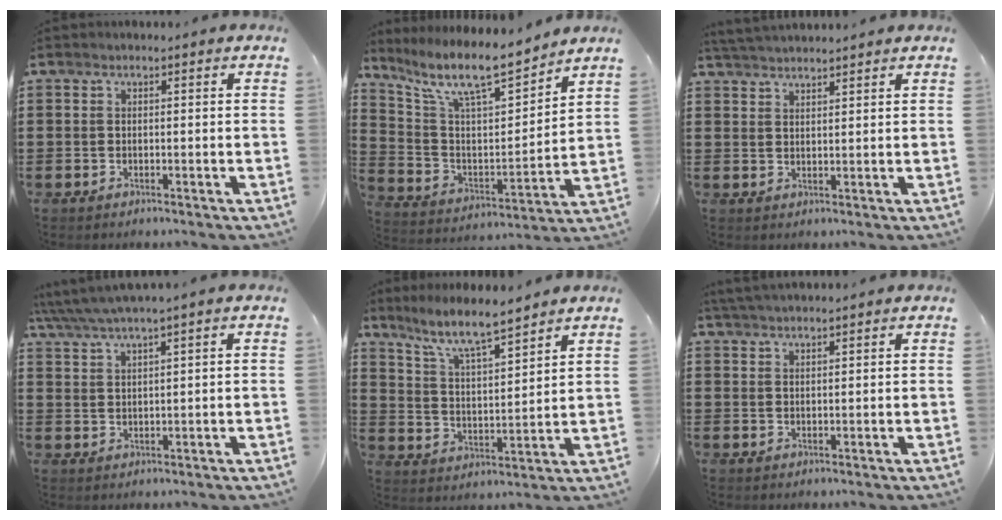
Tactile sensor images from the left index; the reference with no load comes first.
{"total": 10.3, "force": [8.5, 1.9, 5.5], "torque": [-0.135, -0.053, 0.142]}
{"total": 2.6, "force": [2.6, -0.2, 0.3], "torque": [-0.014, -0.003, 0.050]}
{"total": 3.0, "force": [2.4, -0.3, 1.9], "torque": [-0.044, -0.006, 0.041]}
{"total": 7.1, "force": [6.2, 0.4, 3.5], "torque": [-0.092, -0.033, 0.105]}
{"total": 2.2, "force": [2.1, -0.1, 0.6], "torque": [-0.018, 0.000, 0.041]}